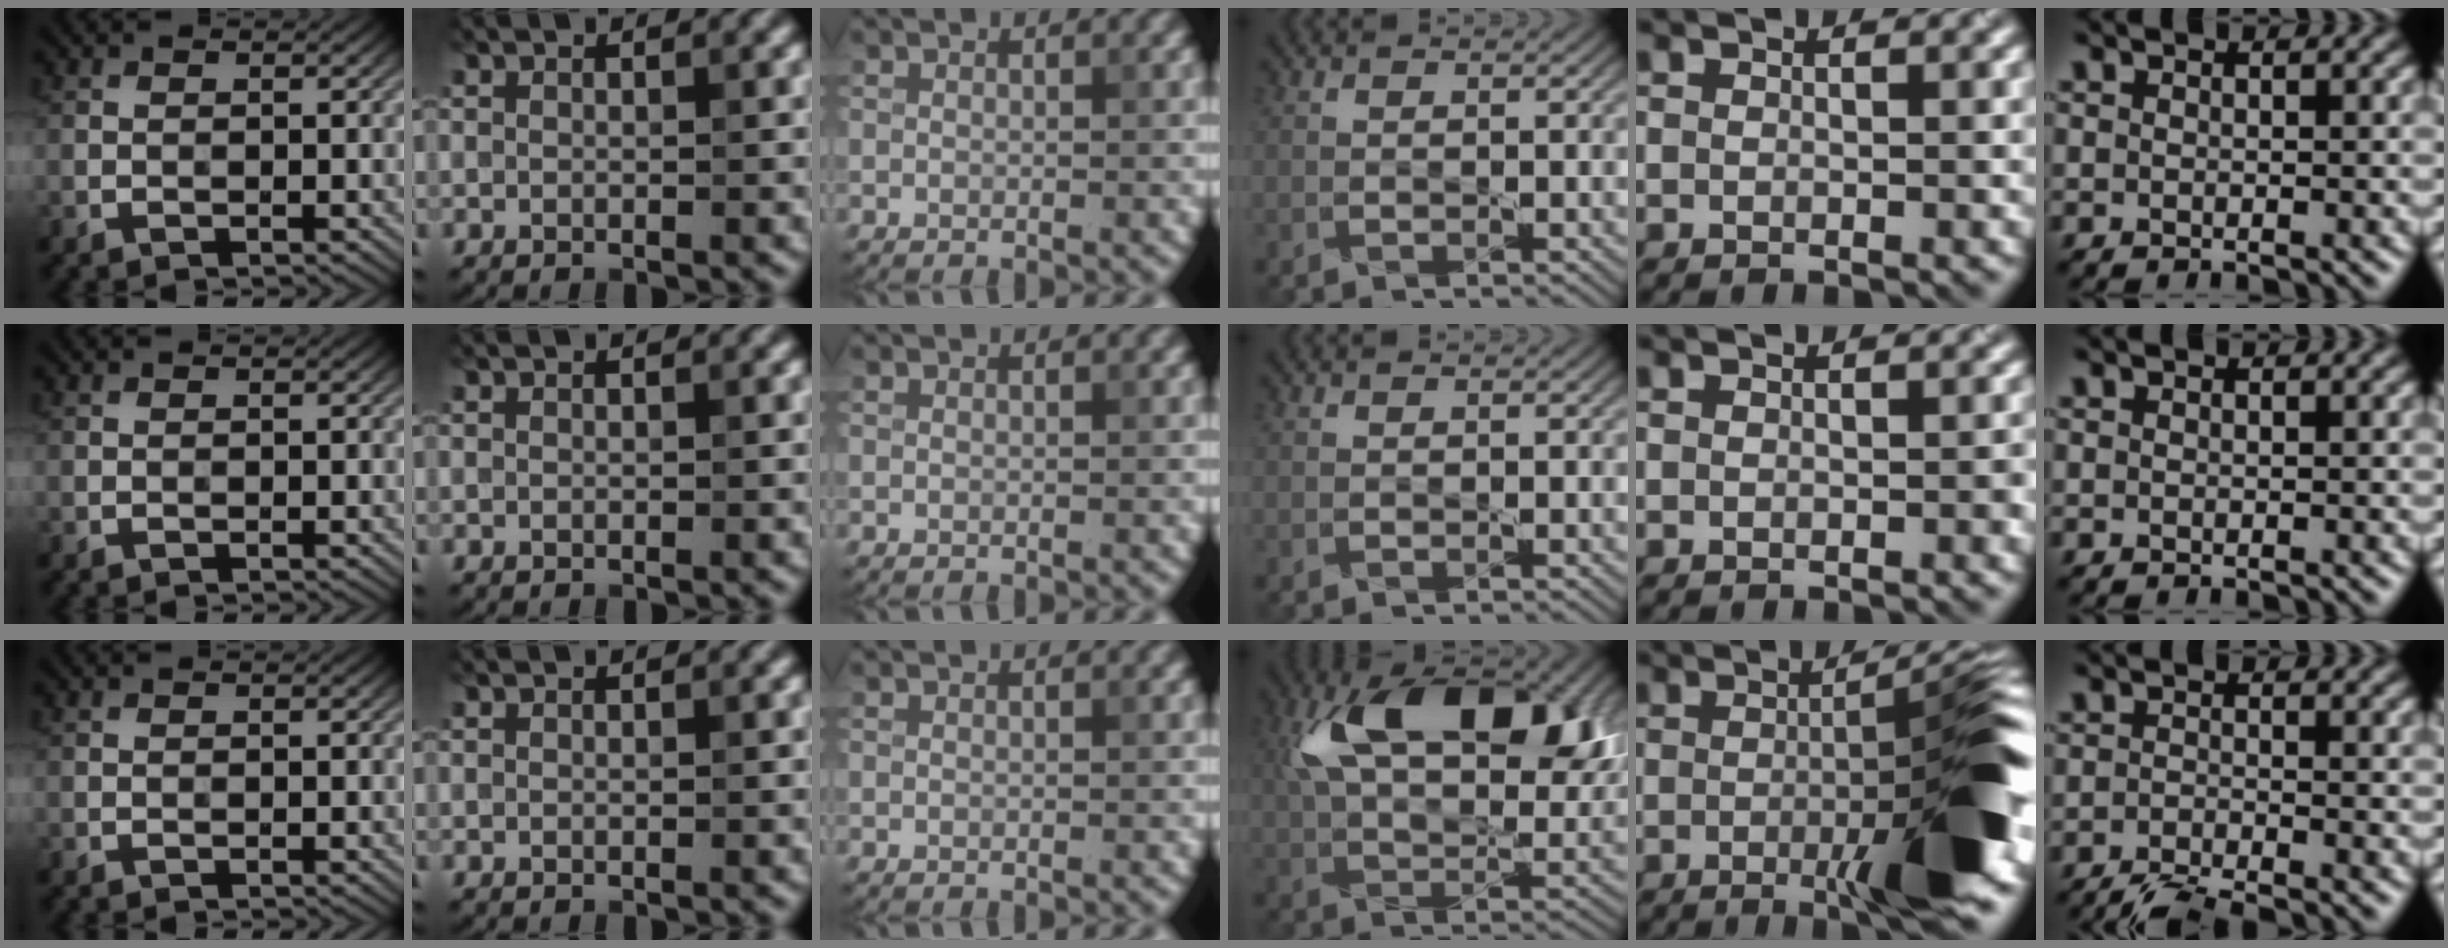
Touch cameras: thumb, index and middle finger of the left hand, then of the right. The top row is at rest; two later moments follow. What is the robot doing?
{"motion": "squeeze", "object": "paper clamp"}